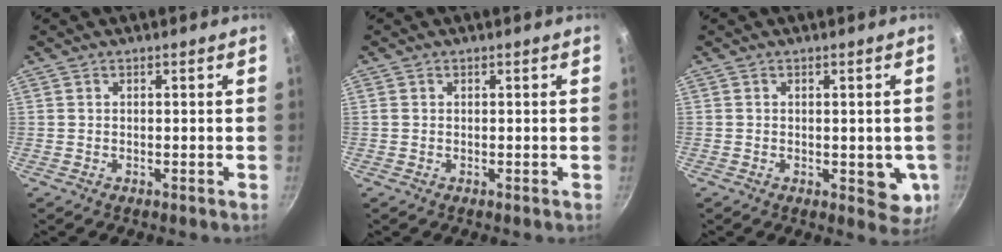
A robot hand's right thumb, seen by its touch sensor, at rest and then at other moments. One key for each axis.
{"total": 0.7, "fx": 0.2, "fy": 0.6, "fz": 0.3, "tx": -0.005, "ty": 0.003, "tz": 0.001}
{"total": 6.2, "fx": -0.9, "fy": 3.3, "fz": 5.2, "tx": -0.044, "ty": -0.014, "tz": -0.011}